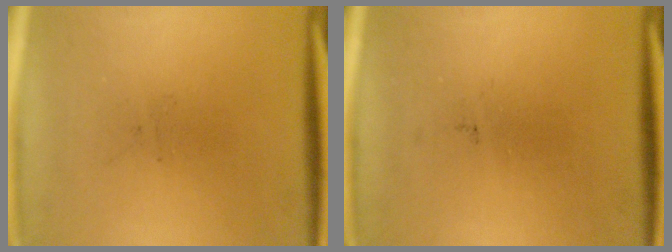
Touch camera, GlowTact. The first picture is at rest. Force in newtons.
{"total": 0.0}